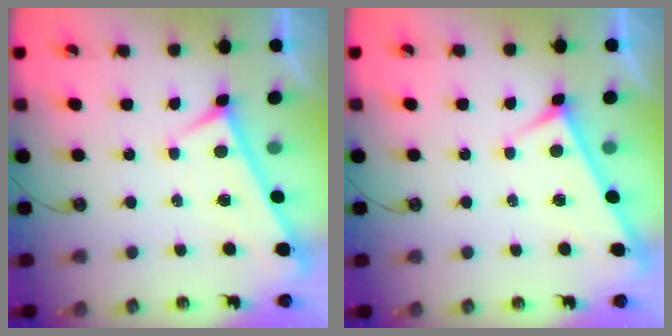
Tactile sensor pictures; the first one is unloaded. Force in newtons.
{"total": 3.9, "press": 3.9, "slide": 0.3}